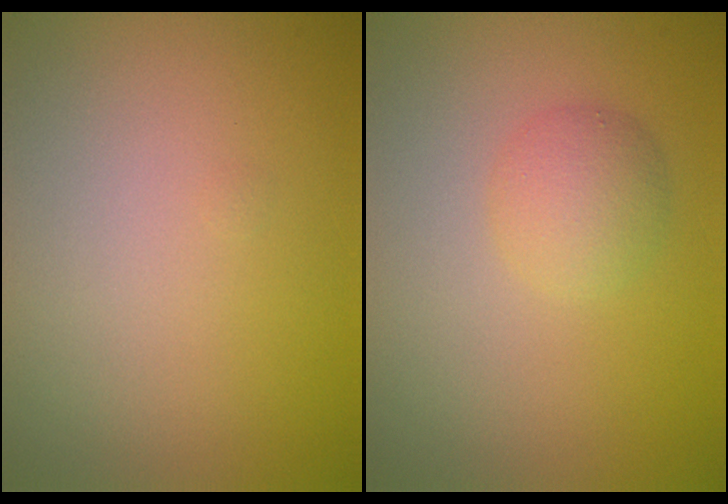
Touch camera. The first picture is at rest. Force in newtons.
{"total": 2.5, "press": 2.5, "slide": 0.1}